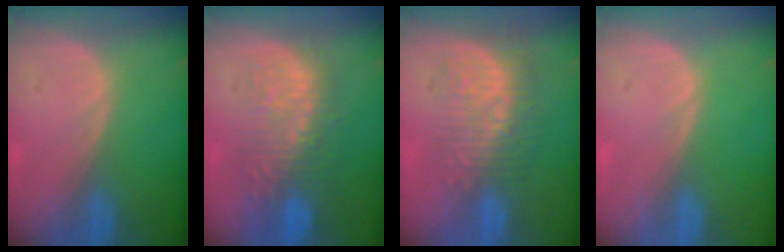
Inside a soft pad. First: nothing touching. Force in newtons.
{"total": 10.1, "press": 9.0, "slide": 4.5}
{"total": 10.0, "press": 8.7, "slide": 4.8}
{"total": 0.0}